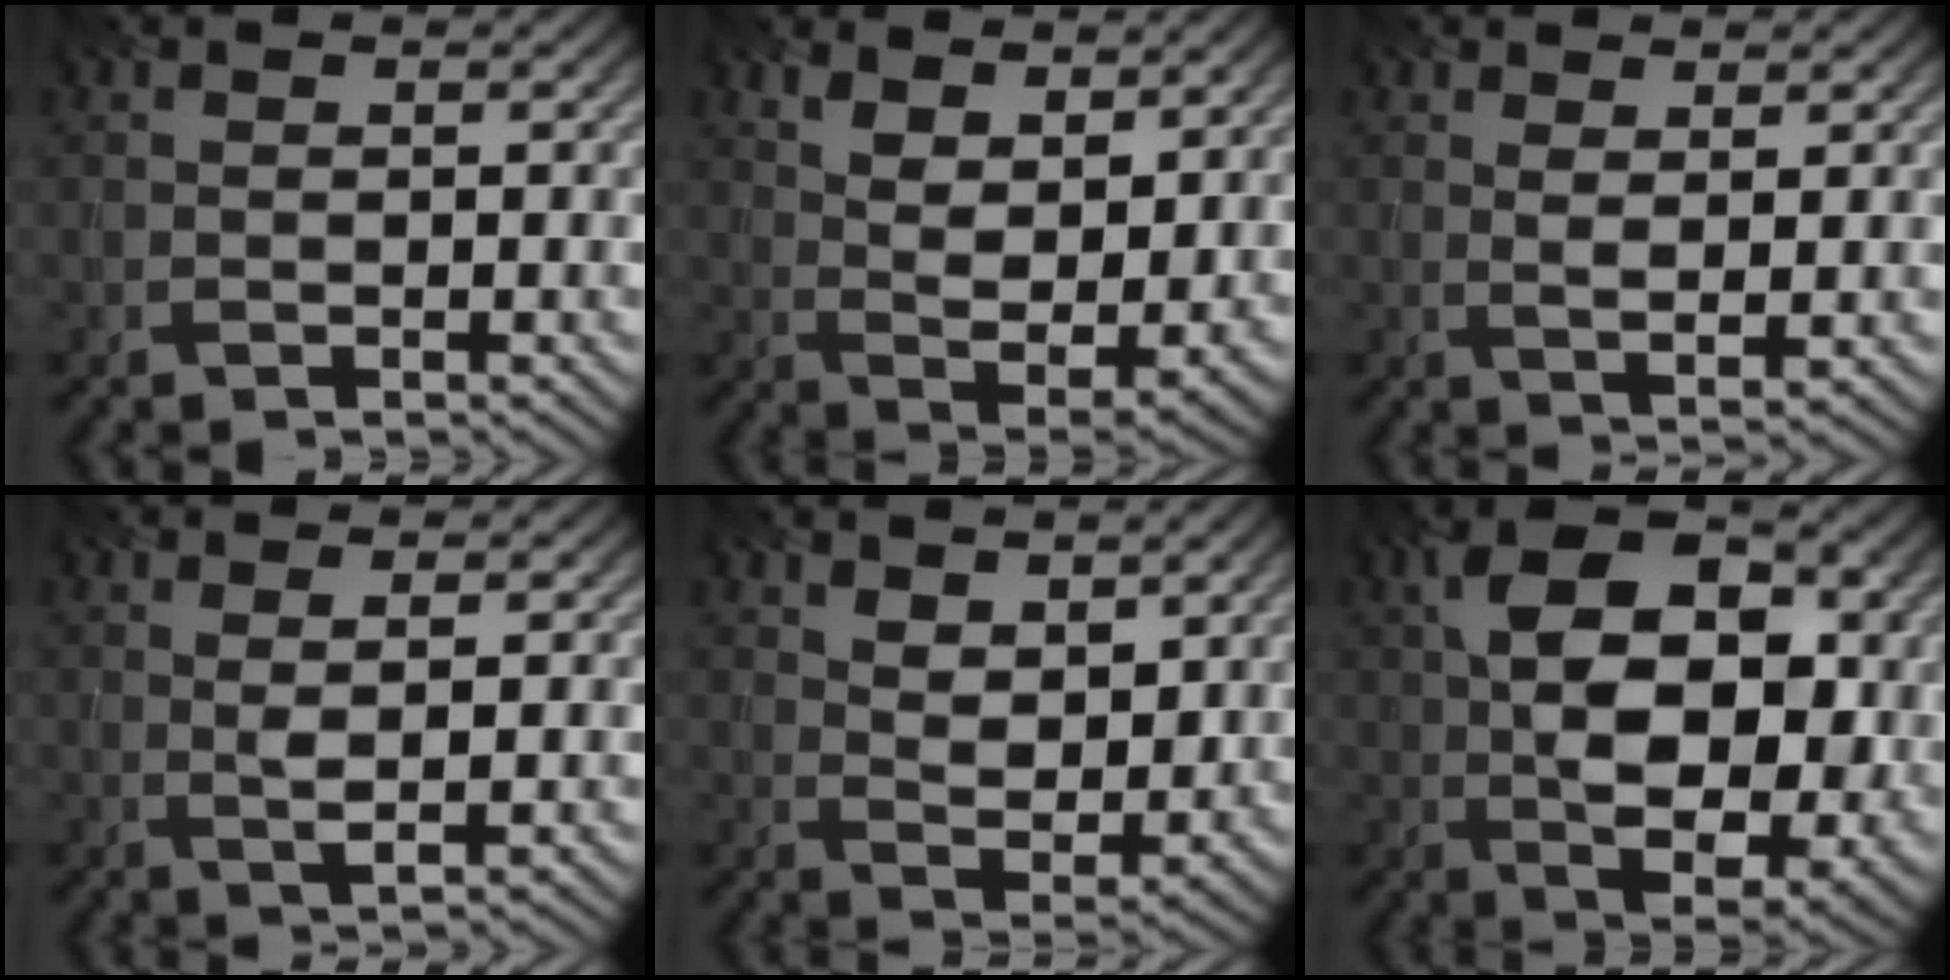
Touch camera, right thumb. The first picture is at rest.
{"total": 8.0, "force": [4.7, 3.8, 5.2], "torque": [-0.116, -0.012, 0.092]}
{"total": 1.9, "force": [1.3, 0.3, 1.4], "torque": [-0.034, -0.004, 0.025]}
{"total": 1.8, "force": [0.7, 0.2, 1.6], "torque": [-0.041, 0.000, 0.013]}
{"total": 5.3, "force": [3.5, 2.9, 2.8], "torque": [-0.064, -0.013, 0.063]}
{"total": 13.5, "force": [1.8, 7.9, 10.8], "torque": [-0.184, 0.006, 0.030]}